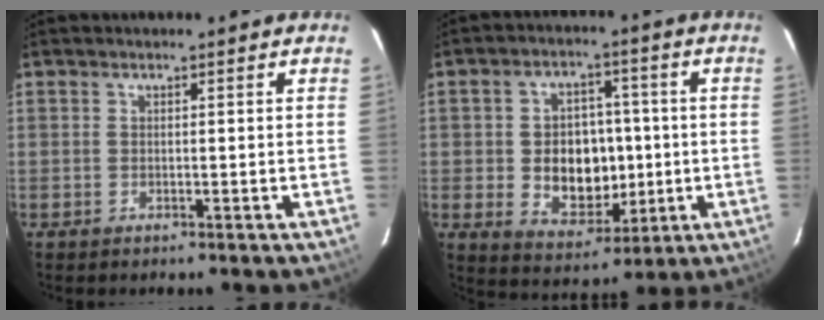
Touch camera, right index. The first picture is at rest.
{"total": 11.1, "force": [-1.0, 8.5, 7.1], "torque": [-0.145, 0.008, 0.005]}